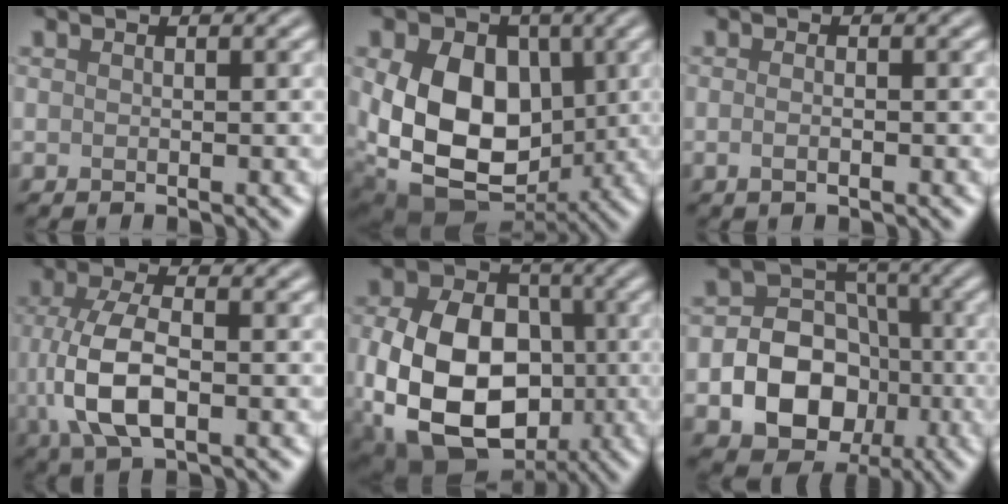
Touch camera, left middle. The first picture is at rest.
{"total": 14.8, "force": [0.5, 10.8, 10.1], "torque": [-0.162, -0.005, 0.001]}
{"total": 1.2, "force": [-0.3, 0.5, 1.1], "torque": [-0.012, -0.003, -0.009]}
{"total": 6.8, "force": [-0.8, 3.3, 5.9], "torque": [-0.135, -0.003, -0.015]}
{"total": 15.0, "force": [-2.6, 10.9, 9.9], "torque": [-0.179, -0.030, -0.035]}
{"total": 9.4, "force": [-2.5, 7.7, 4.8], "torque": [-0.059, -0.010, -0.069]}